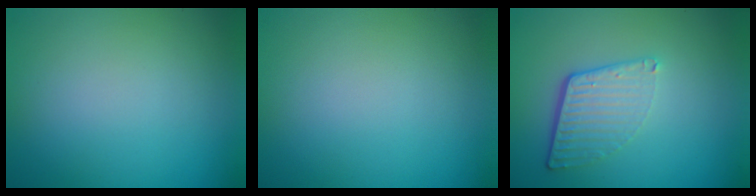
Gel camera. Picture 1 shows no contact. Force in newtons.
{"total": 0.0}
{"total": 4.2, "press": 2.7, "slide": 3.2}